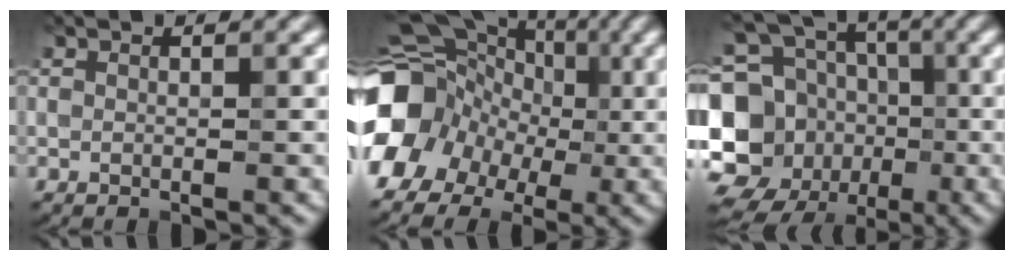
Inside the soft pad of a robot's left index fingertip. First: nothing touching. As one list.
[{"total": 11.8, "force": [-2.7, 10.1, 5.5], "torque": [-0.115, 0.002, -0.065]}, {"total": 15.4, "force": [-2.6, 13.5, 6.9], "torque": [-0.173, 0.011, -0.051]}]